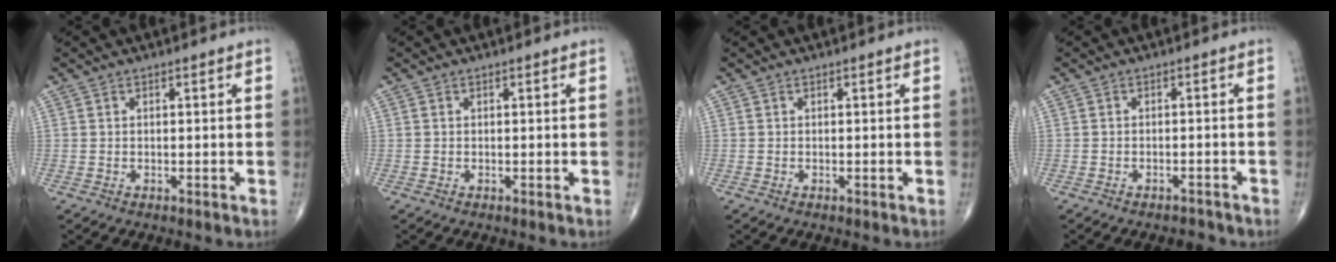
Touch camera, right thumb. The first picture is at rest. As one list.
[{"total": 0.0}, {"total": 0.0}, {"total": 2.4, "force": [-2.2, 0.9, 0.4], "torque": [-0.011, 0.013, -0.027]}]